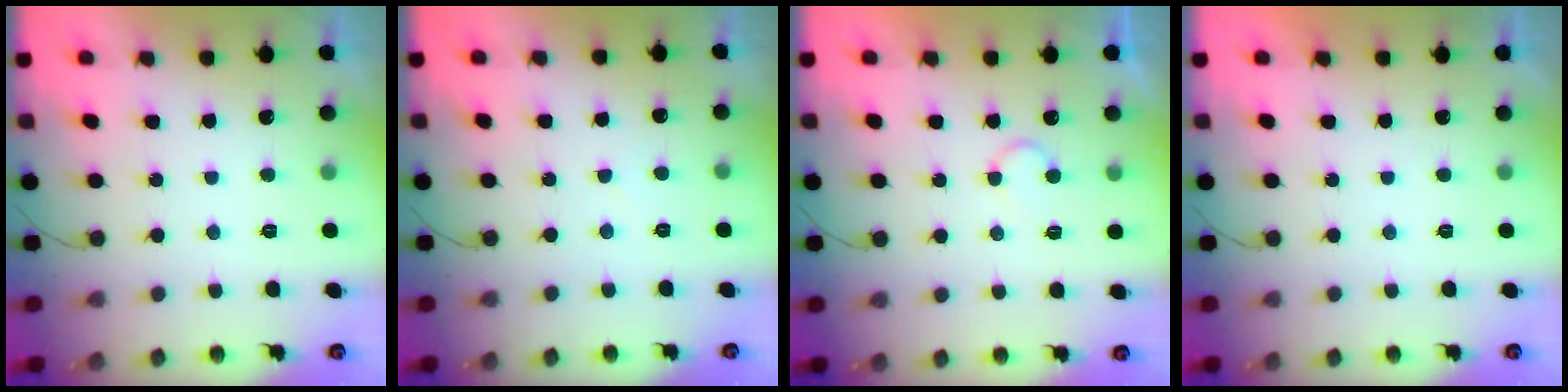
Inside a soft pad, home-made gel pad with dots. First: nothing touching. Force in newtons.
{"total": 2.9, "press": 2.9, "slide": 0.2}
{"total": 5.0, "press": 5.0, "slide": 0.4}
{"total": 1.9, "press": 1.9, "slide": 0.1}